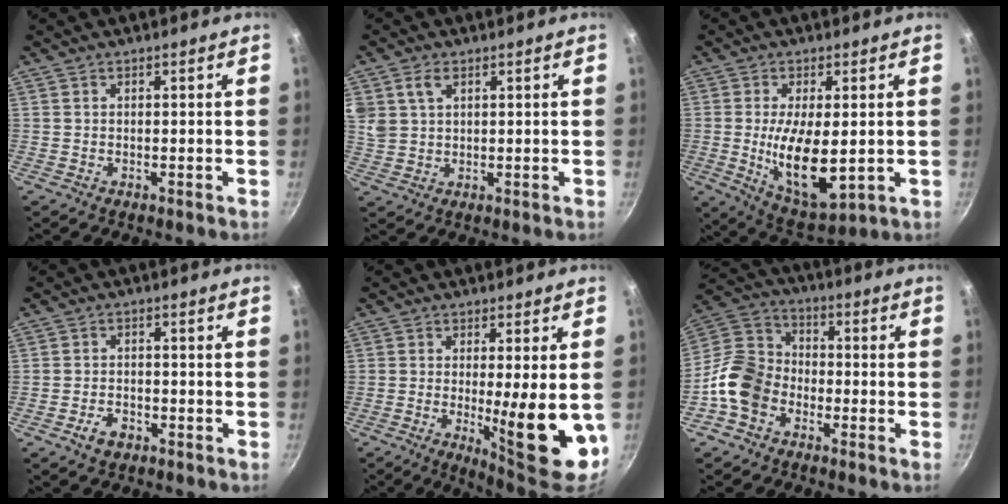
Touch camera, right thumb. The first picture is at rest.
{"total": 6.6, "force": [3.0, 4.6, 3.7], "torque": [-0.066, 0.000, 0.062]}
{"total": 13.3, "force": [-0.7, 5.4, 12.2], "torque": [-0.212, -0.018, 0.001]}
{"total": 3.7, "force": [-2.1, 2.3, 2.1], "torque": [-0.033, 0.016, -0.037]}
{"total": 13.8, "force": [-1.9, 2.9, 13.3], "torque": [-0.169, -0.015, -0.017]}
{"total": 12.0, "force": [-5.0, 9.0, 6.2], "torque": [-0.091, 0.048, -0.120]}